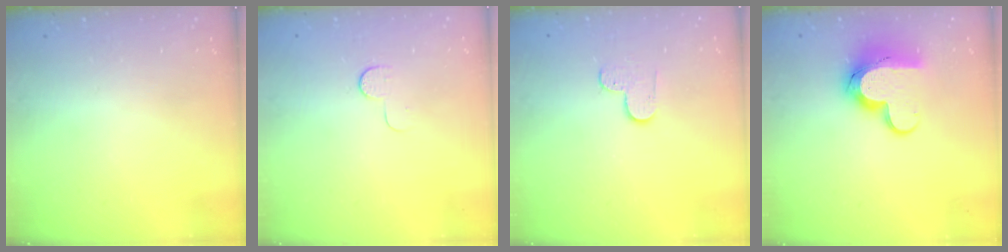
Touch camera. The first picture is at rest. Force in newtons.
{"total": 5.1, "press": 5.1, "slide": 0.5}
{"total": 3.5, "press": 3.5, "slide": 0.4}
{"total": 12.2, "press": 12.2, "slide": 1.0}